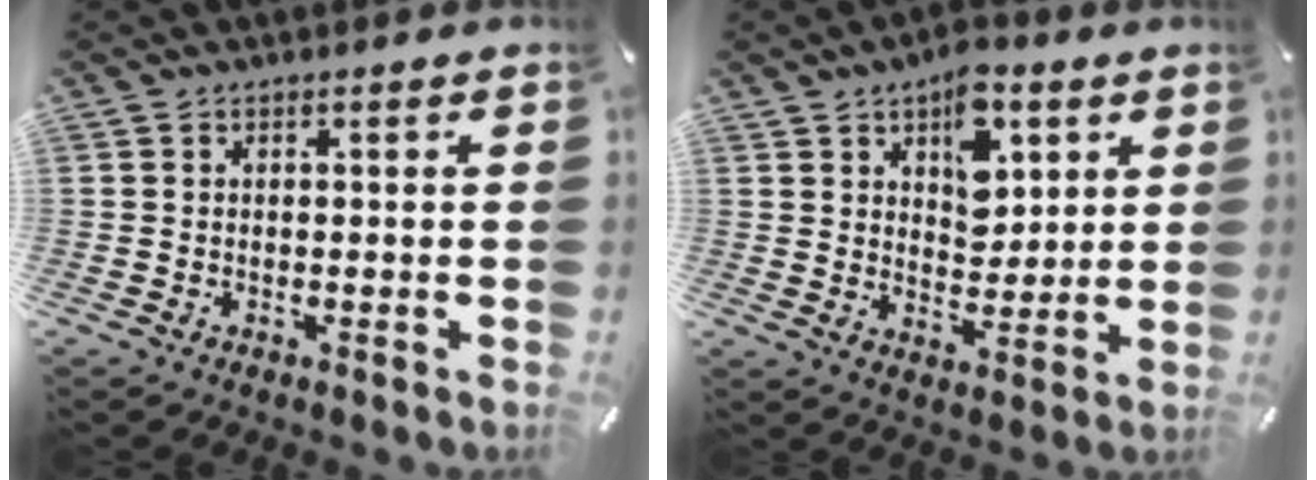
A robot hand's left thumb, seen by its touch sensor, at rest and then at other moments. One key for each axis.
{"total": 10.9, "fx": 5.4, "fy": 7.1, "fz": 6.3, "tx": -0.077, "ty": -0.019, "tz": 0.091}